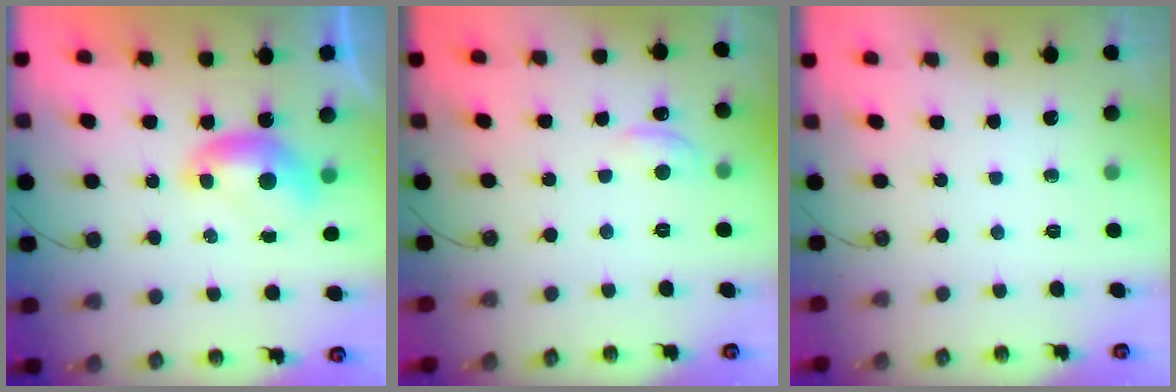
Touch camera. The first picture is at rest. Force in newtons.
{"total": 1.1, "press": 0.8, "slide": 0.7}
{"total": 0.0}